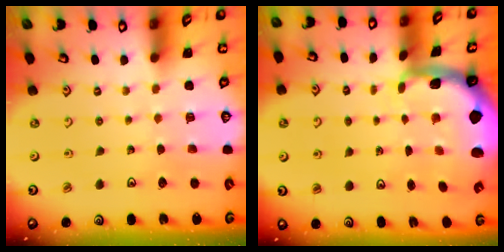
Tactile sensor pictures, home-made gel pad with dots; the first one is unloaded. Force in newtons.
{"total": 1.7, "press": 1.7, "slide": 0.4}